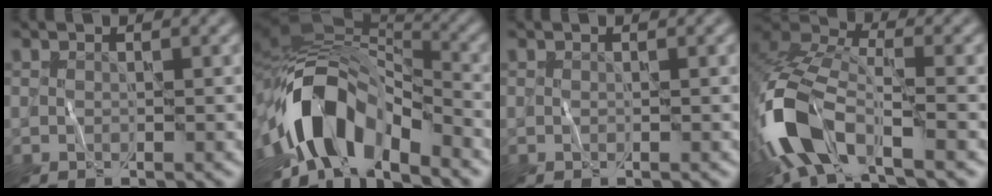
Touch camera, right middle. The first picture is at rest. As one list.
[{"total": 12.8, "force": [-5.3, 6.9, 9.4], "torque": [-0.168, -0.004, -0.096]}, {"total": 0.0}, {"total": 11.0, "force": [-5.1, 5.0, 8.4], "torque": [-0.192, -0.008, -0.105]}]